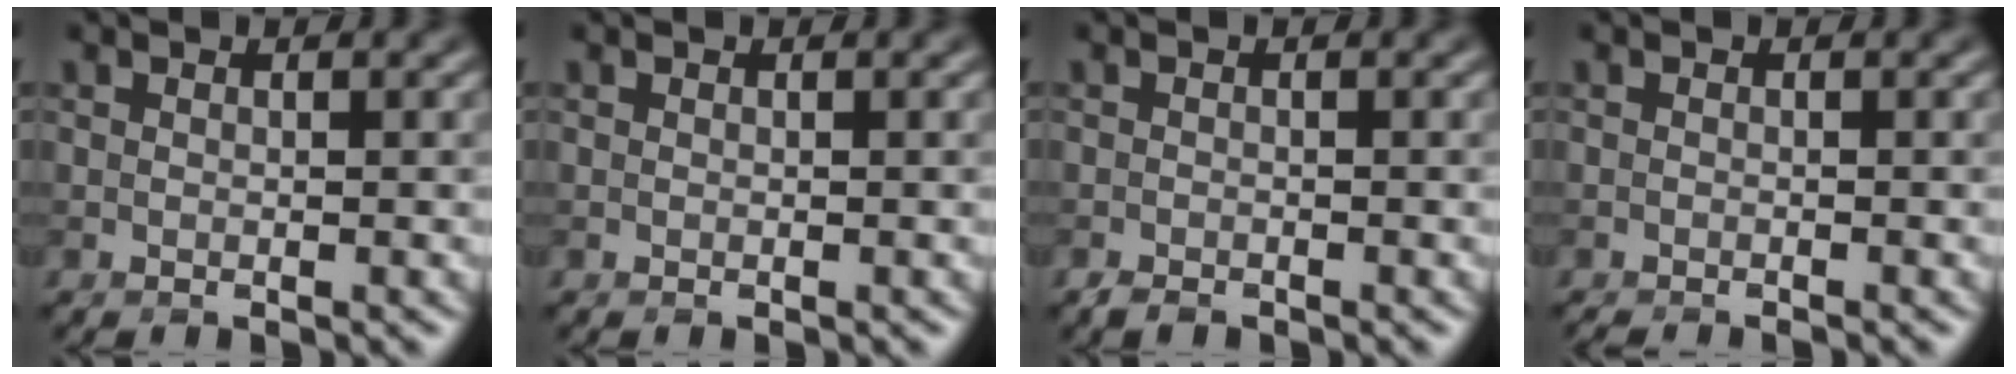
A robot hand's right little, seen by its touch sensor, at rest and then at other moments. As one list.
[{"total": 0.0}, {"total": 0.9, "force": [-0.8, 0.3, 0.3], "torque": [-0.004, -0.003, -0.014]}, {"total": 1.1, "force": [-1.1, 0.1, 0.3], "torque": [0.005, -0.004, -0.017]}]